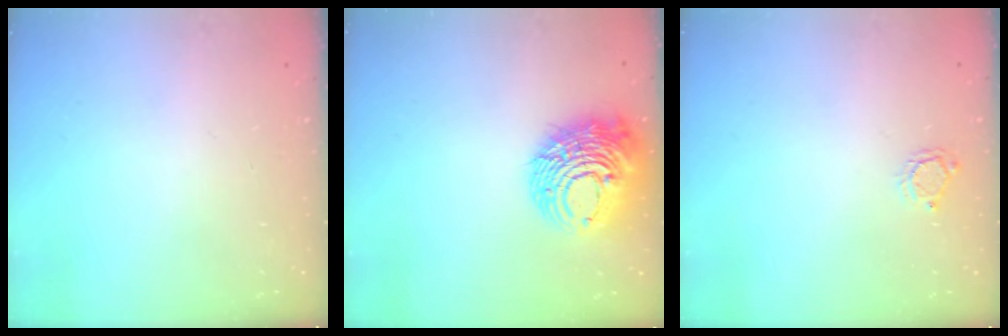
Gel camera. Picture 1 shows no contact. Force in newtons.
{"total": 15.2, "press": 15.1, "slide": 1.2}
{"total": 3.8, "press": 3.8, "slide": 0.4}